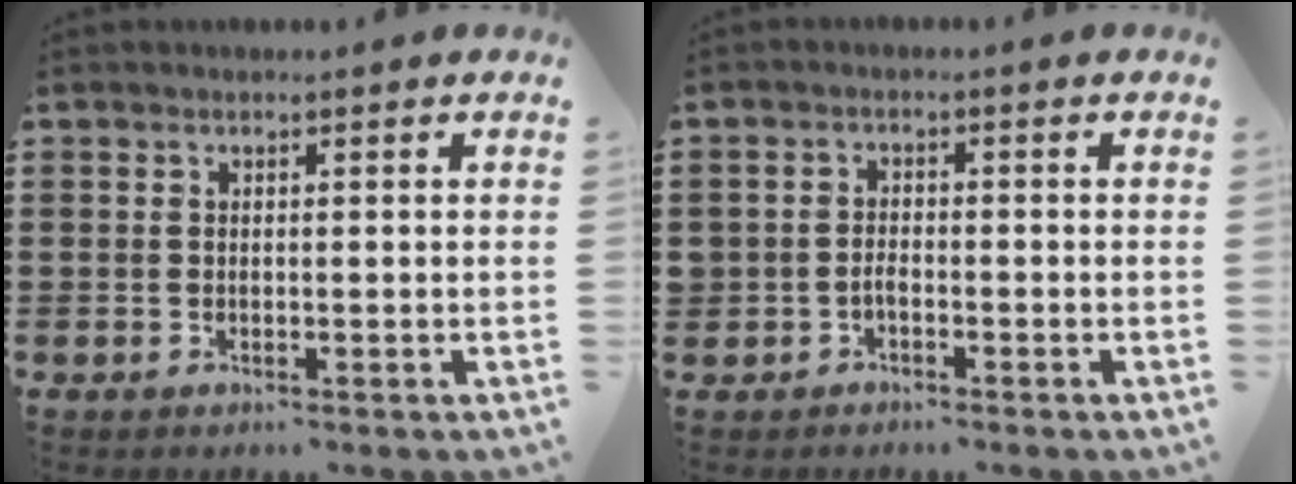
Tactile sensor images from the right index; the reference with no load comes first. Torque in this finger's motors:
{"motor_torque": [0.60, 0.66, 0.17, 0.06]}